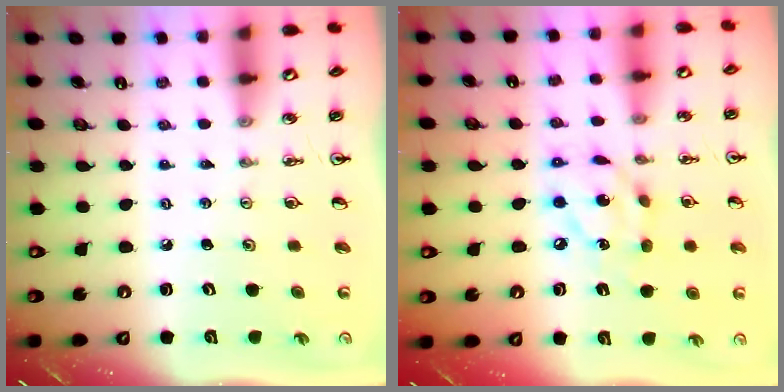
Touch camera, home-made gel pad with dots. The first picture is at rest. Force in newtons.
{"total": 11.4, "press": 11.3, "slide": 0.6}